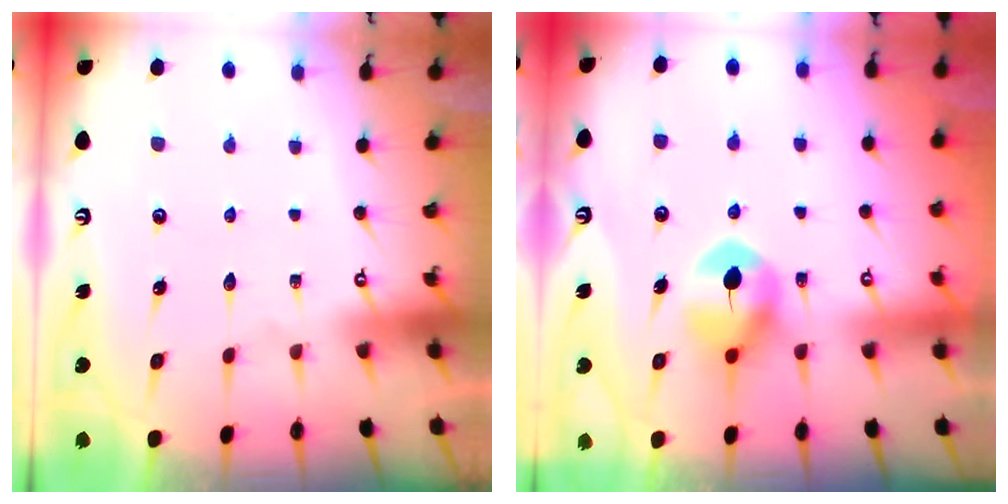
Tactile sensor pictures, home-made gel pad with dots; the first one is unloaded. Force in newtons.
{"total": 8.5, "press": 8.5, "slide": 0.5}